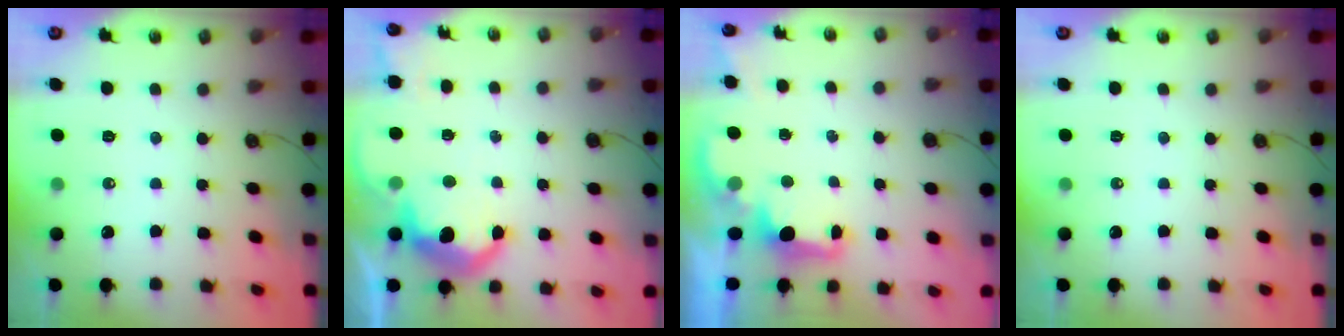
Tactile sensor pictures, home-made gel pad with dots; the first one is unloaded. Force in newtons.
{"total": 11.7, "press": 11.6, "slide": 0.9}
{"total": 2.2, "press": 2.0, "slide": 0.8}
{"total": 0.0}